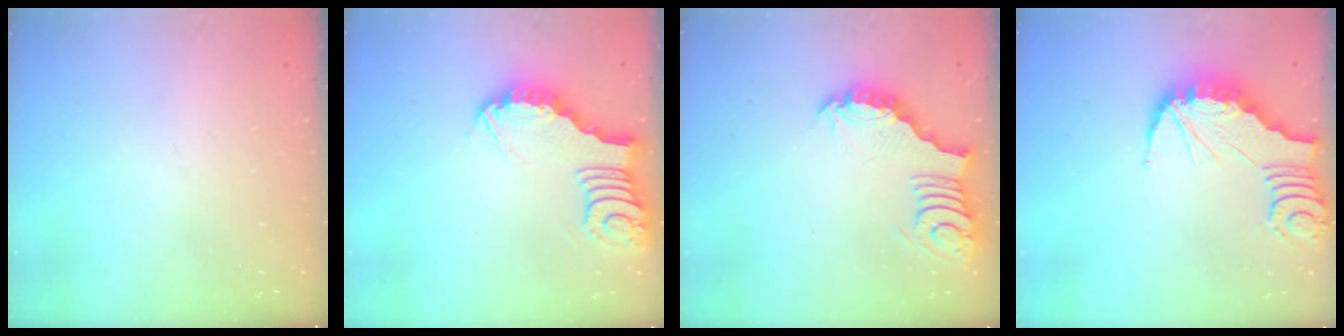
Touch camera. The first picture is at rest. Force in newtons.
{"total": 3.9, "press": 3.9, "slide": 0.3}
{"total": 3.7, "press": 3.6, "slide": 0.7}
{"total": 2.2, "press": 2.2, "slide": 0.2}